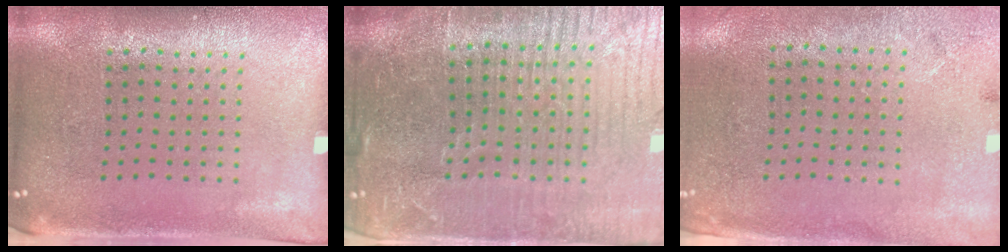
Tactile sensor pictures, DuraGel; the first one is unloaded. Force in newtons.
{"total": 5.3, "press": 4.8, "slide": 2.3}
{"total": 2.7, "press": 2.2, "slide": 1.7}